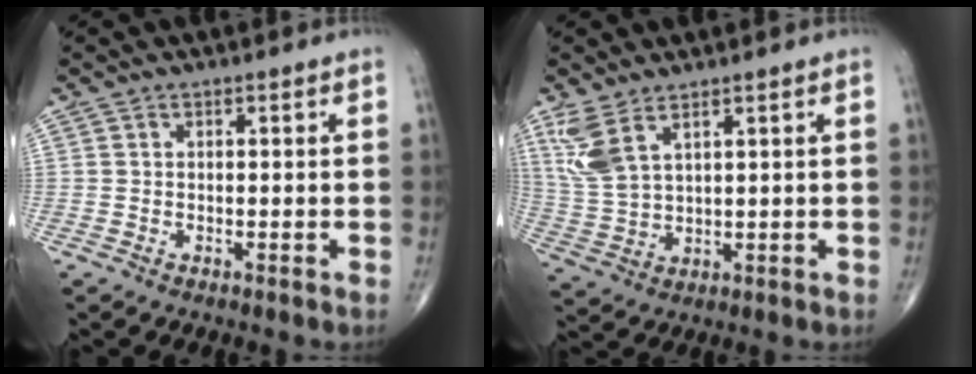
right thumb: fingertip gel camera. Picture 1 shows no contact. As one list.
[{"total": 7.4, "force": [4.3, 2.8, 5.3], "torque": [-0.124, -0.014, 0.103]}]